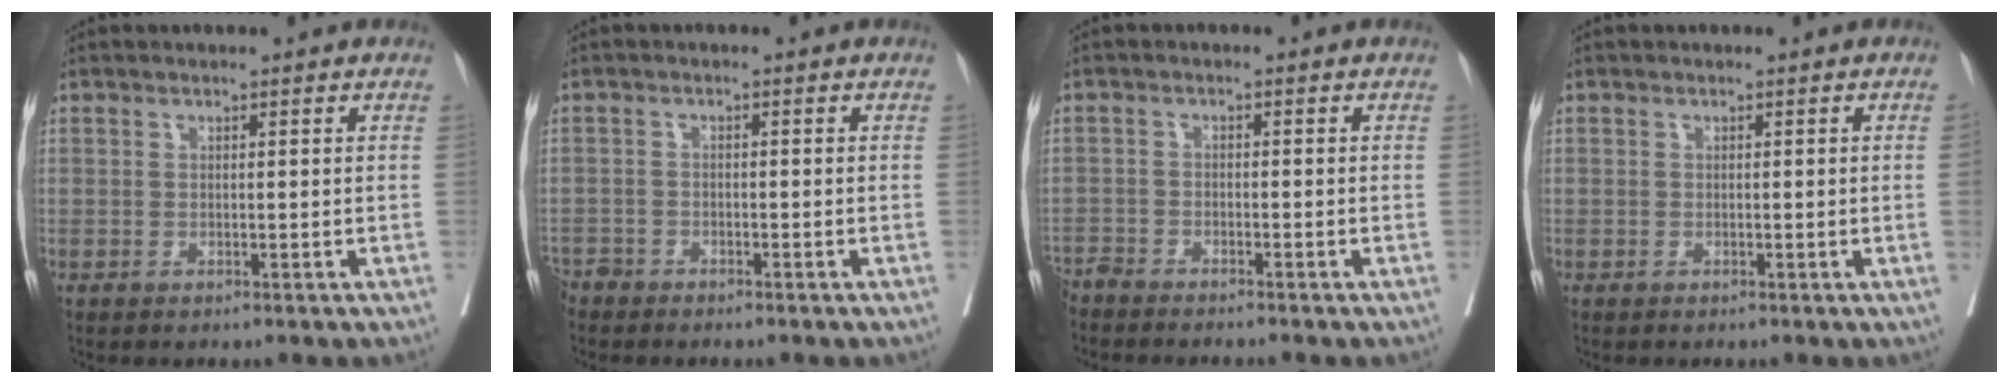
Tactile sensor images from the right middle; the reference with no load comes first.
{"total": 2.5, "force": [-2.3, 0.8, -0.2], "torque": [0.006, -0.003, -0.047]}
{"total": 5.8, "force": [-5.6, 0.2, 1.6], "torque": [-0.011, -0.013, -0.094]}
{"total": 0.8, "force": [0.0, -0.4, 0.7], "torque": [-0.005, 0.000, -0.001]}